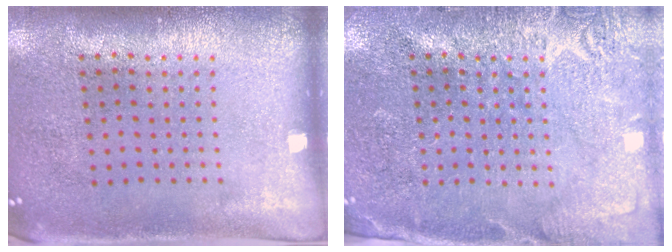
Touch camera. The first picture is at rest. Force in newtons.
{"total": 2.8, "press": 2.8, "slide": 0.1}